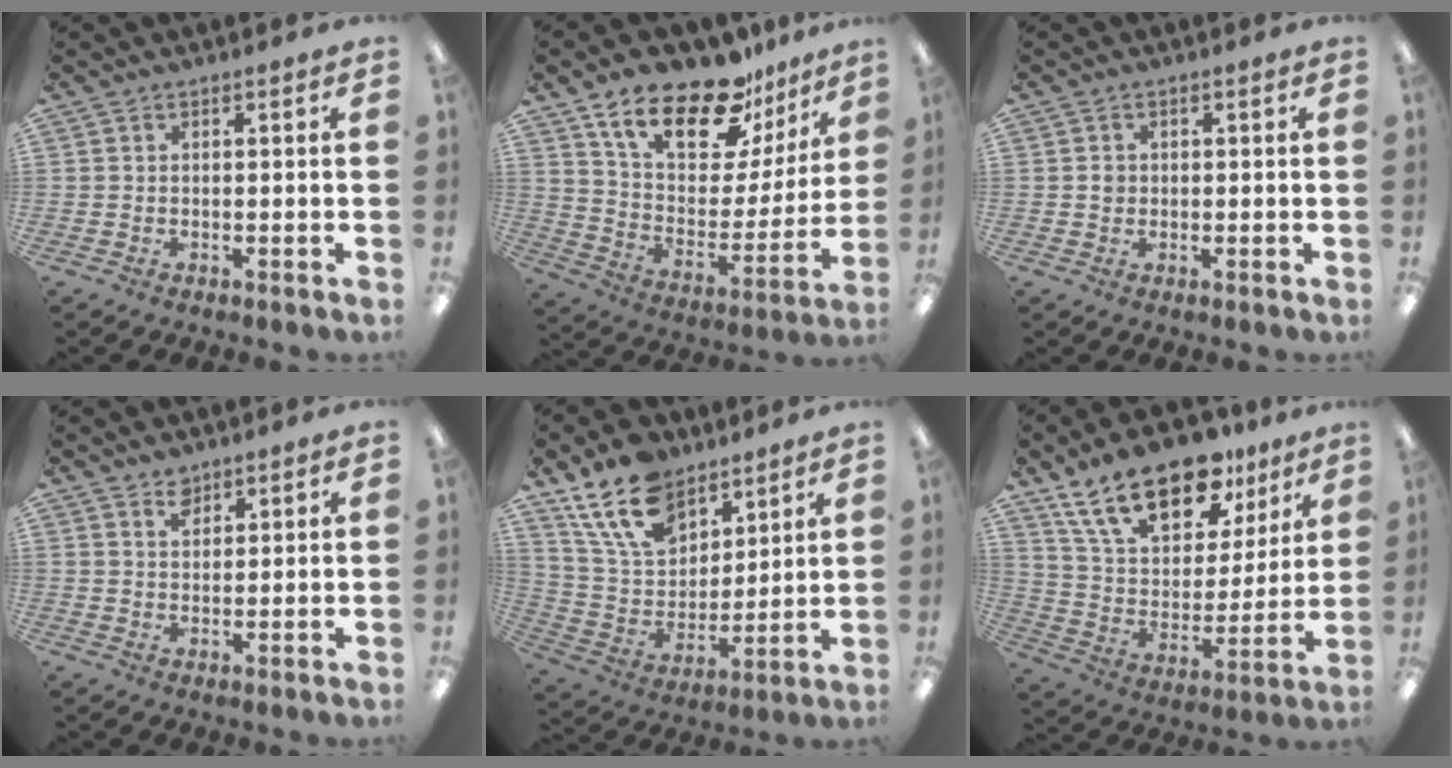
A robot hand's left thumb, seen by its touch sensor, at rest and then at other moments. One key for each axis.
{"total": 21.8, "fx": 15.9, "fy": 9.1, "fz": 11.8, "tx": -0.203, "ty": -0.098, "tz": 0.278}
{"total": 1.5, "fx": 0.1, "fy": 1.4, "fz": 0.5, "tx": -0.003, "ty": 0.003, "tz": -0.001}
{"total": 3.5, "fx": 2.7, "fy": 1.9, "fz": 1.0, "tx": -0.009, "ty": -0.010, "tz": 0.050}
{"total": 17.8, "fx": 11.9, "fy": 10.2, "fz": 8.3, "tx": -0.161, "ty": -0.052, "tz": 0.223}
{"total": 21.9, "fx": 14.6, "fy": 11.0, "fz": 12.1, "tx": -0.210, "ty": -0.076, "tz": 0.261}